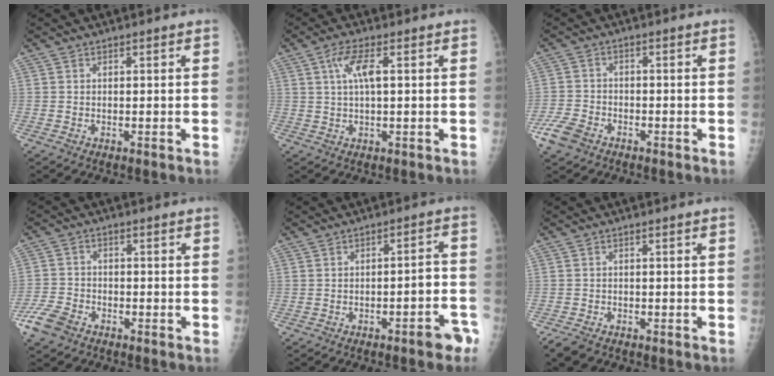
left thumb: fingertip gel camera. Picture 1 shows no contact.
{"total": 4.9, "force": [1.4, 1.2, 4.6], "torque": [-0.105, 0.010, 0.030]}
{"total": 5.5, "force": [-3.4, 3.5, 2.5], "torque": [-0.058, 0.012, -0.064]}
{"total": 6.1, "force": [-3.9, 3.7, 2.8], "torque": [-0.062, 0.013, -0.076]}
{"total": 6.2, "force": [-3.6, 1.9, 4.7], "torque": [-0.047, 0.039, -0.042]}
{"total": 2.9, "force": [-2.3, 1.3, 1.0], "torque": [-0.025, 0.001, -0.040]}